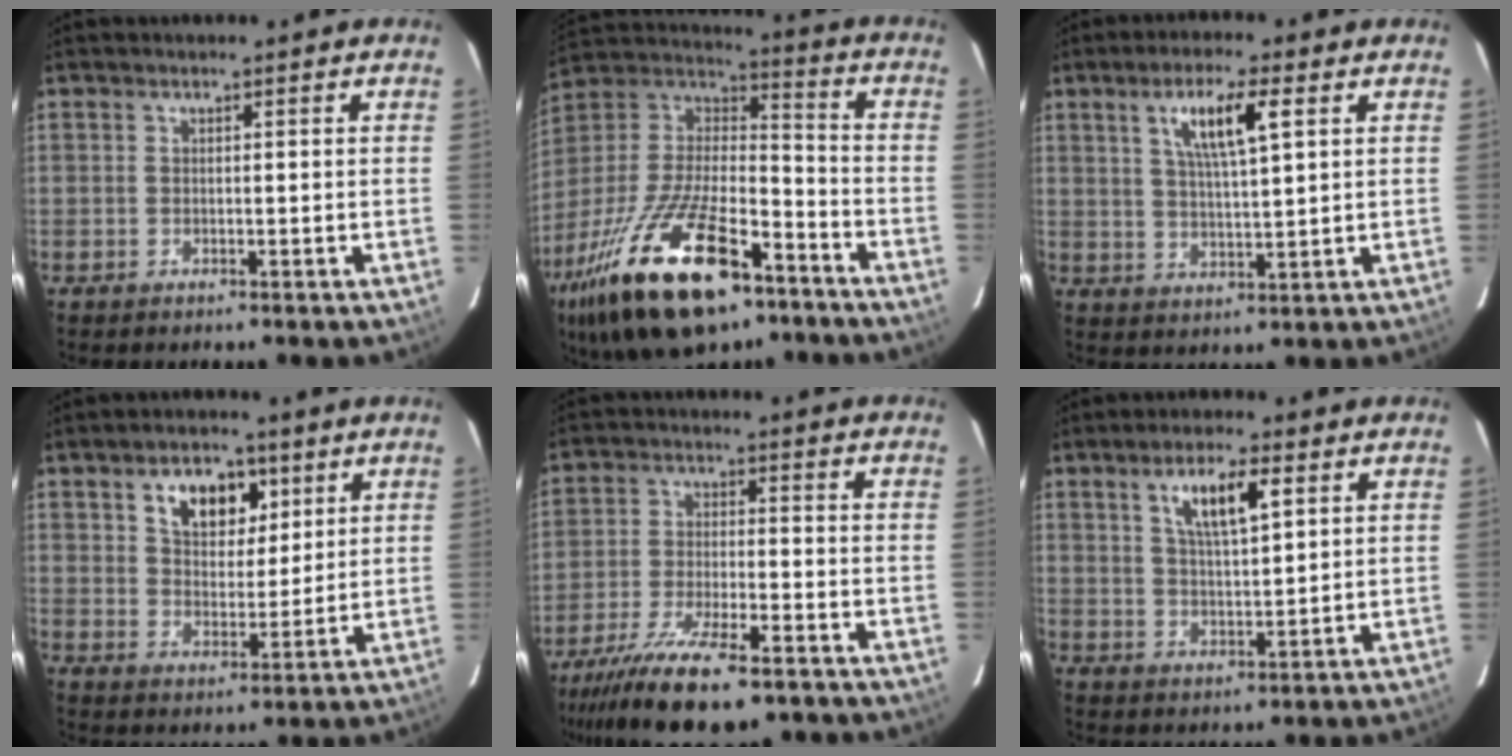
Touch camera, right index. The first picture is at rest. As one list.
[{"total": 28.5, "force": [-17.0, 11.7, 19.7], "torque": [-0.392, -0.022, -0.283]}, {"total": 8.2, "force": [3.4, 1.6, 7.3], "torque": [-0.132, 0.004, 0.063]}, {"total": 9.4, "force": [4.5, 5.9, 5.8], "torque": [-0.098, 0.015, 0.078]}, {"total": 17.5, "force": [-13.1, 4.6, 10.6], "torque": [-0.221, -0.044, -0.224]}, {"total": 8.2, "force": [3.6, 2.3, 6.9], "torque": [-0.125, 0.005, 0.069]}]